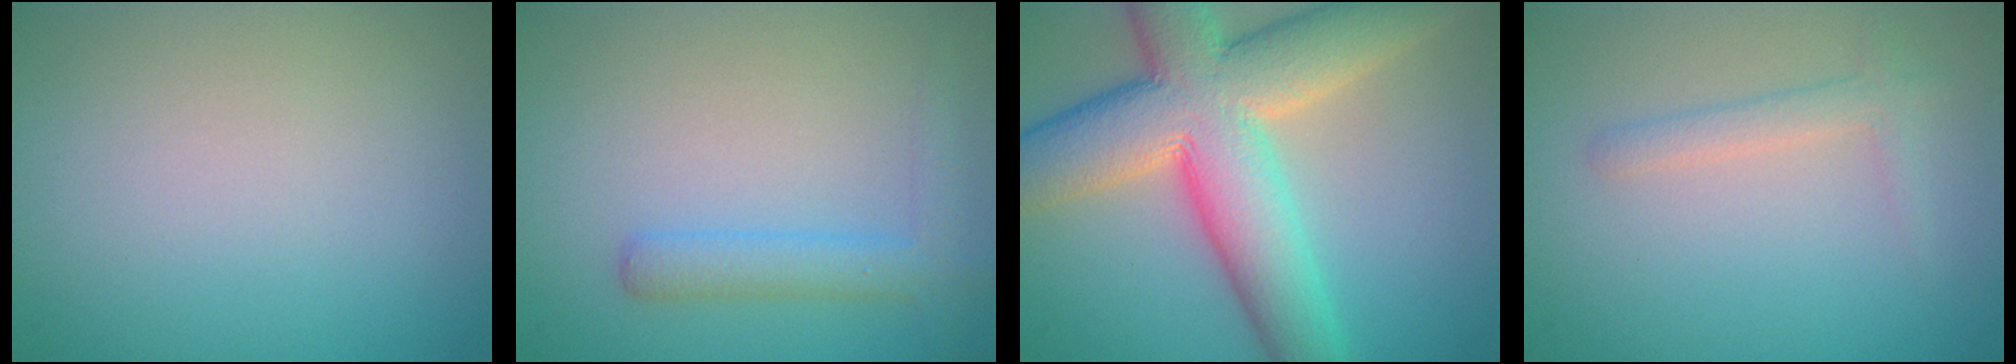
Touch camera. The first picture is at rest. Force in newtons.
{"total": 2.9, "press": 2.9, "slide": 0.1}
{"total": 12.1, "press": 12.0, "slide": 0.9}
{"total": 1.7, "press": 1.7, "slide": 0.1}